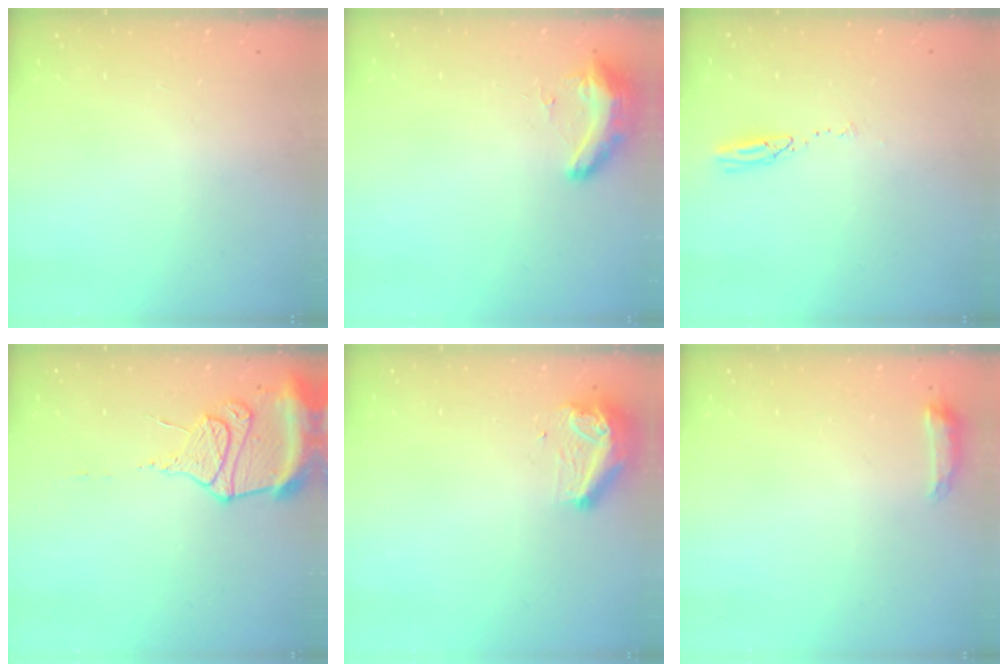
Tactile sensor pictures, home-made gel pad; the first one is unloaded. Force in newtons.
{"total": 9.1, "press": 8.9, "slide": 1.9}
{"total": 3.6, "press": 3.6, "slide": 0.2}
{"total": 14.1, "press": 14.1, "slide": 1.3}
{"total": 9.6, "press": 9.5, "slide": 0.6}
{"total": 6.5, "press": 6.4, "slide": 1.0}